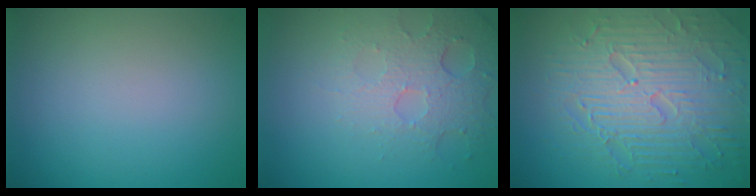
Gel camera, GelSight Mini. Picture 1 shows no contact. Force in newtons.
{"total": 5.0, "press": 3.3, "slide": 3.8}
{"total": 9.1, "press": 6.3, "slide": 6.5}